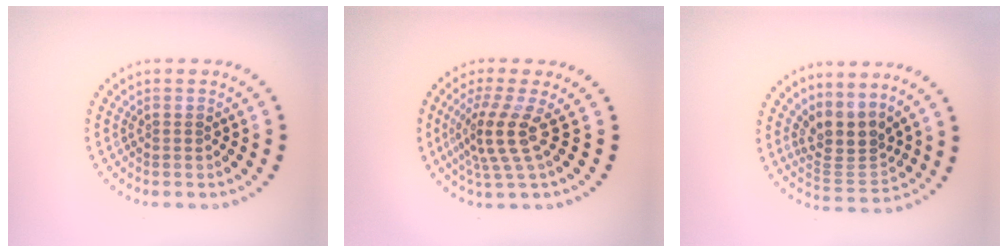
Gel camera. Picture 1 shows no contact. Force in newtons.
{"total": 3.9, "press": 2.9, "slide": 2.7}
{"total": 3.4, "press": 2.6, "slide": 2.1}